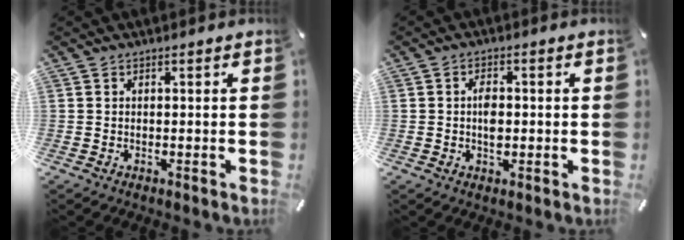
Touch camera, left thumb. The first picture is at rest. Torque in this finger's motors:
{"motor_torque": [0.18, 0.10, 0.41, 0.12, 0.00]}